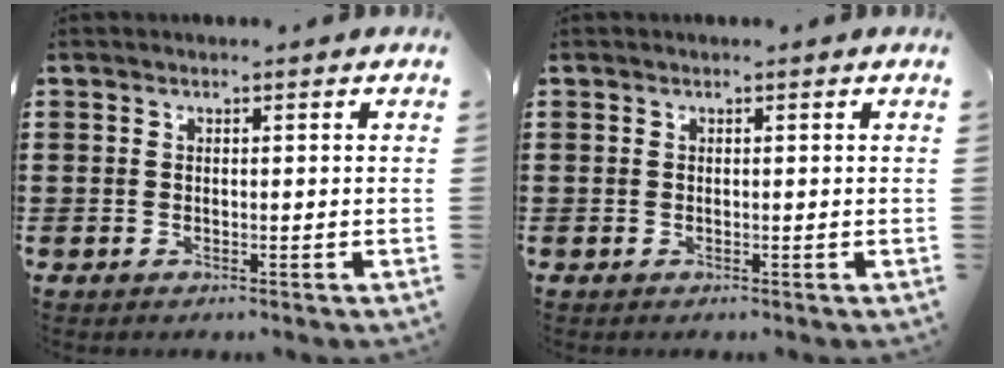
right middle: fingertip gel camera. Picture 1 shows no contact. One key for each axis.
{"total": 0.0}